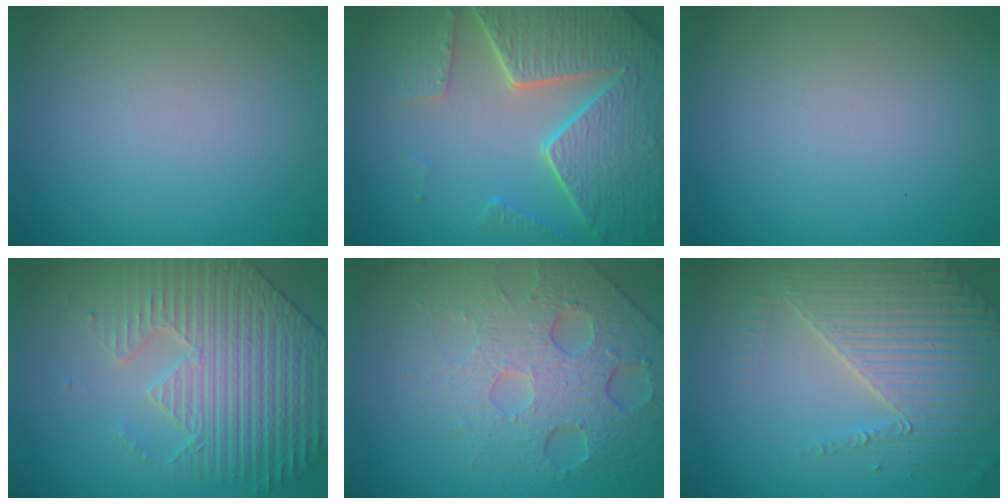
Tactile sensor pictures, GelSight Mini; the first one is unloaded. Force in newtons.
{"total": 8.4, "press": 6.0, "slide": 5.9}
{"total": 0.0}
{"total": 6.6, "press": 5.7, "slide": 3.2}
{"total": 7.3, "press": 5.0, "slide": 5.3}
{"total": 4.6, "press": 4.1, "slide": 2.0}